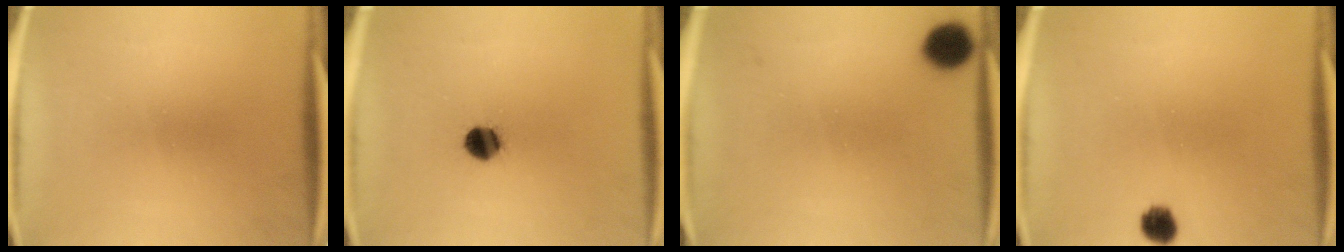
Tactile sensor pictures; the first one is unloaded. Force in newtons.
{"total": 5.3}
{"total": 5.3}
{"total": 3.2}